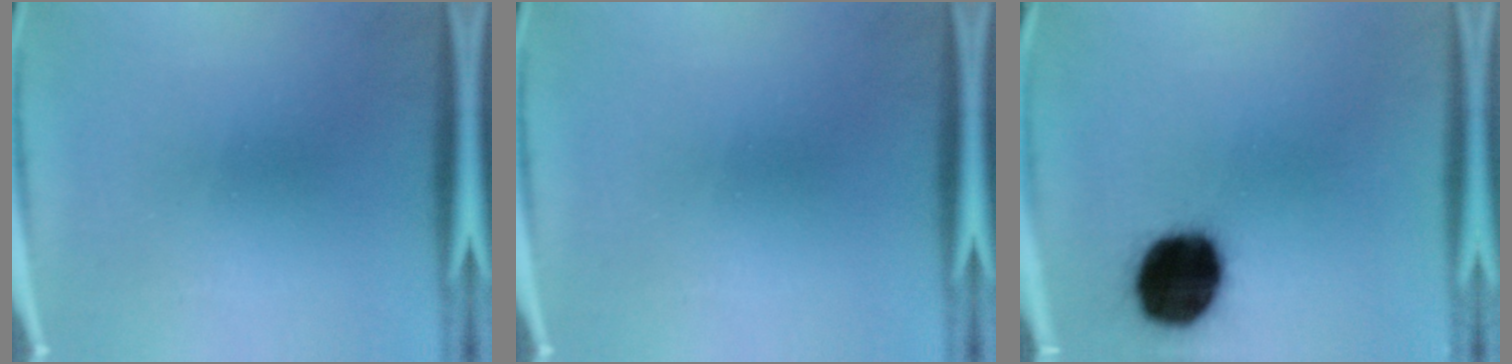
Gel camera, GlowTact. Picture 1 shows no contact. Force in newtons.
{"total": 0.0}
{"total": 19.2}